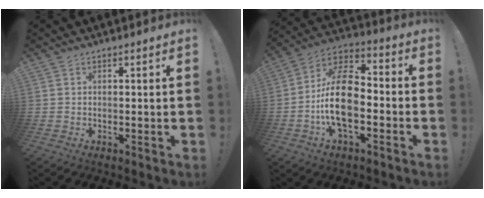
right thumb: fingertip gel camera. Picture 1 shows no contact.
{"total": 17.7, "force": [-3.9, 10.0, 14.1], "torque": [-0.269, 0.027, -0.060]}